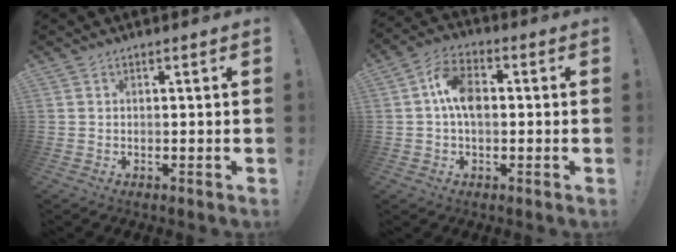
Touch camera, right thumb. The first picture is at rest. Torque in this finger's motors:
{"motor_torque": [1.52, 1.55, 0.71, -0.91, 0.38]}